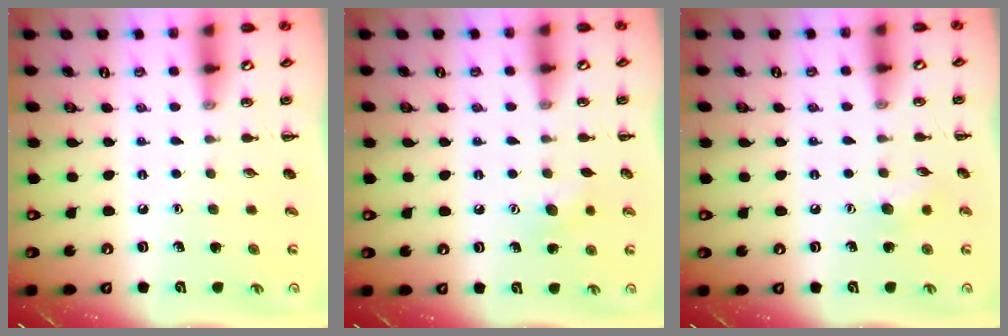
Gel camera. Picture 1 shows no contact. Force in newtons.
{"total": 6.0, "press": 5.9, "slide": 1.4}
{"total": 5.7, "press": 5.6, "slide": 1.3}